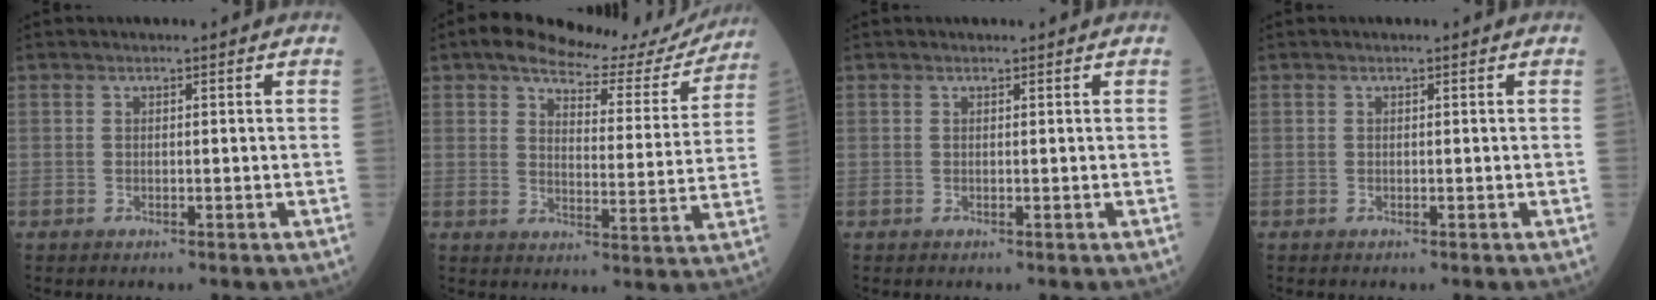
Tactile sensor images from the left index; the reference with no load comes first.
{"total": 15.6, "force": [14.1, 4.5, 4.9], "torque": [-0.053, -0.011, 0.166]}
{"total": 0.0}
{"total": 0.0}